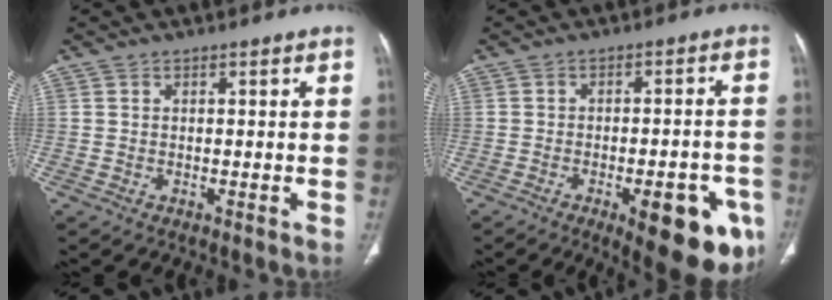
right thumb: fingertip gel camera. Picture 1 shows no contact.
{"total": 16.0, "force": [-6.9, 5.8, 13.2], "torque": [-0.111, 0.022, -0.075]}